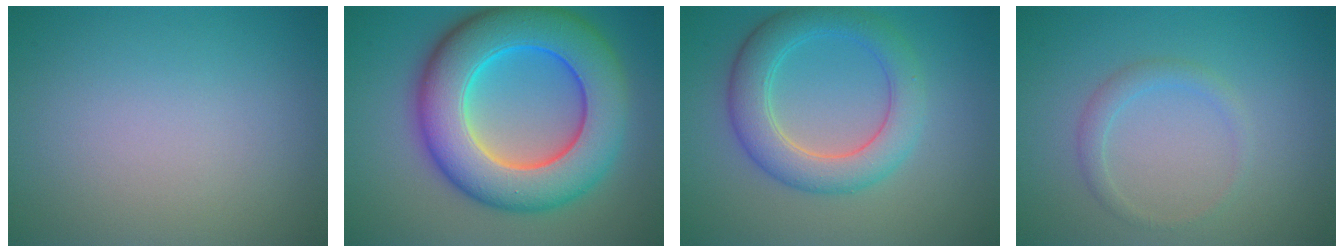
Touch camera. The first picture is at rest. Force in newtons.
{"total": 12.2, "press": 12.2, "slide": 0.2}
{"total": 5.3, "press": 5.3, "slide": 0.2}
{"total": 1.5, "press": 1.5, "slide": 0.1}